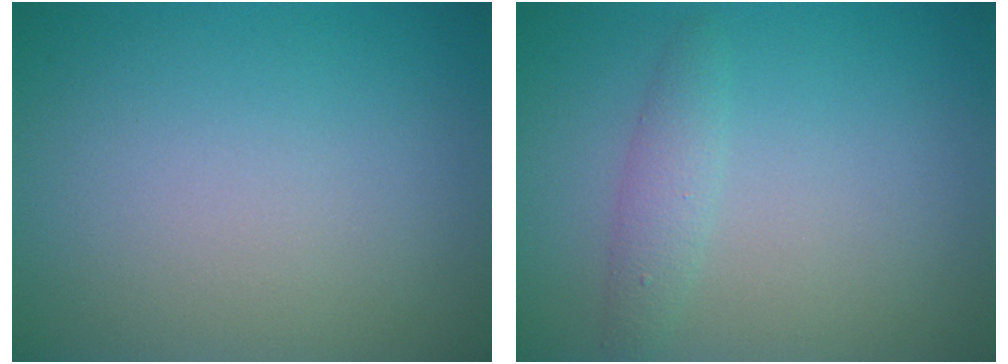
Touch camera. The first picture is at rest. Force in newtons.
{"total": 1.7, "press": 1.7, "slide": 0.1}